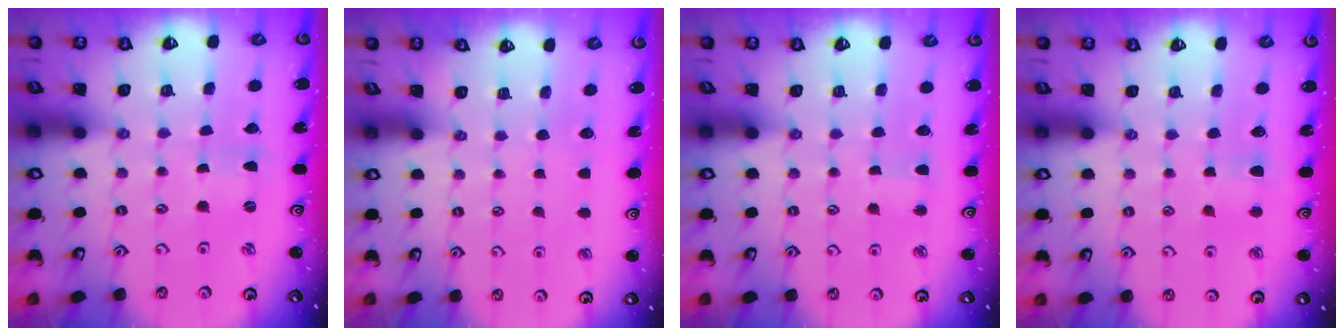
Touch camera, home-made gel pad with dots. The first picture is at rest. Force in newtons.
{"total": 0.0}
{"total": 2.8, "press": 2.8, "slide": 0.3}
{"total": 3.6, "press": 3.6, "slide": 0.7}